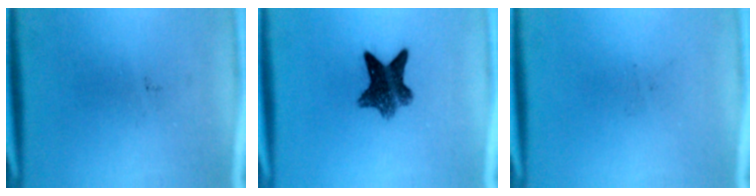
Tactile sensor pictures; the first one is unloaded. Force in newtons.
{"total": 8.2}
{"total": 0.0}